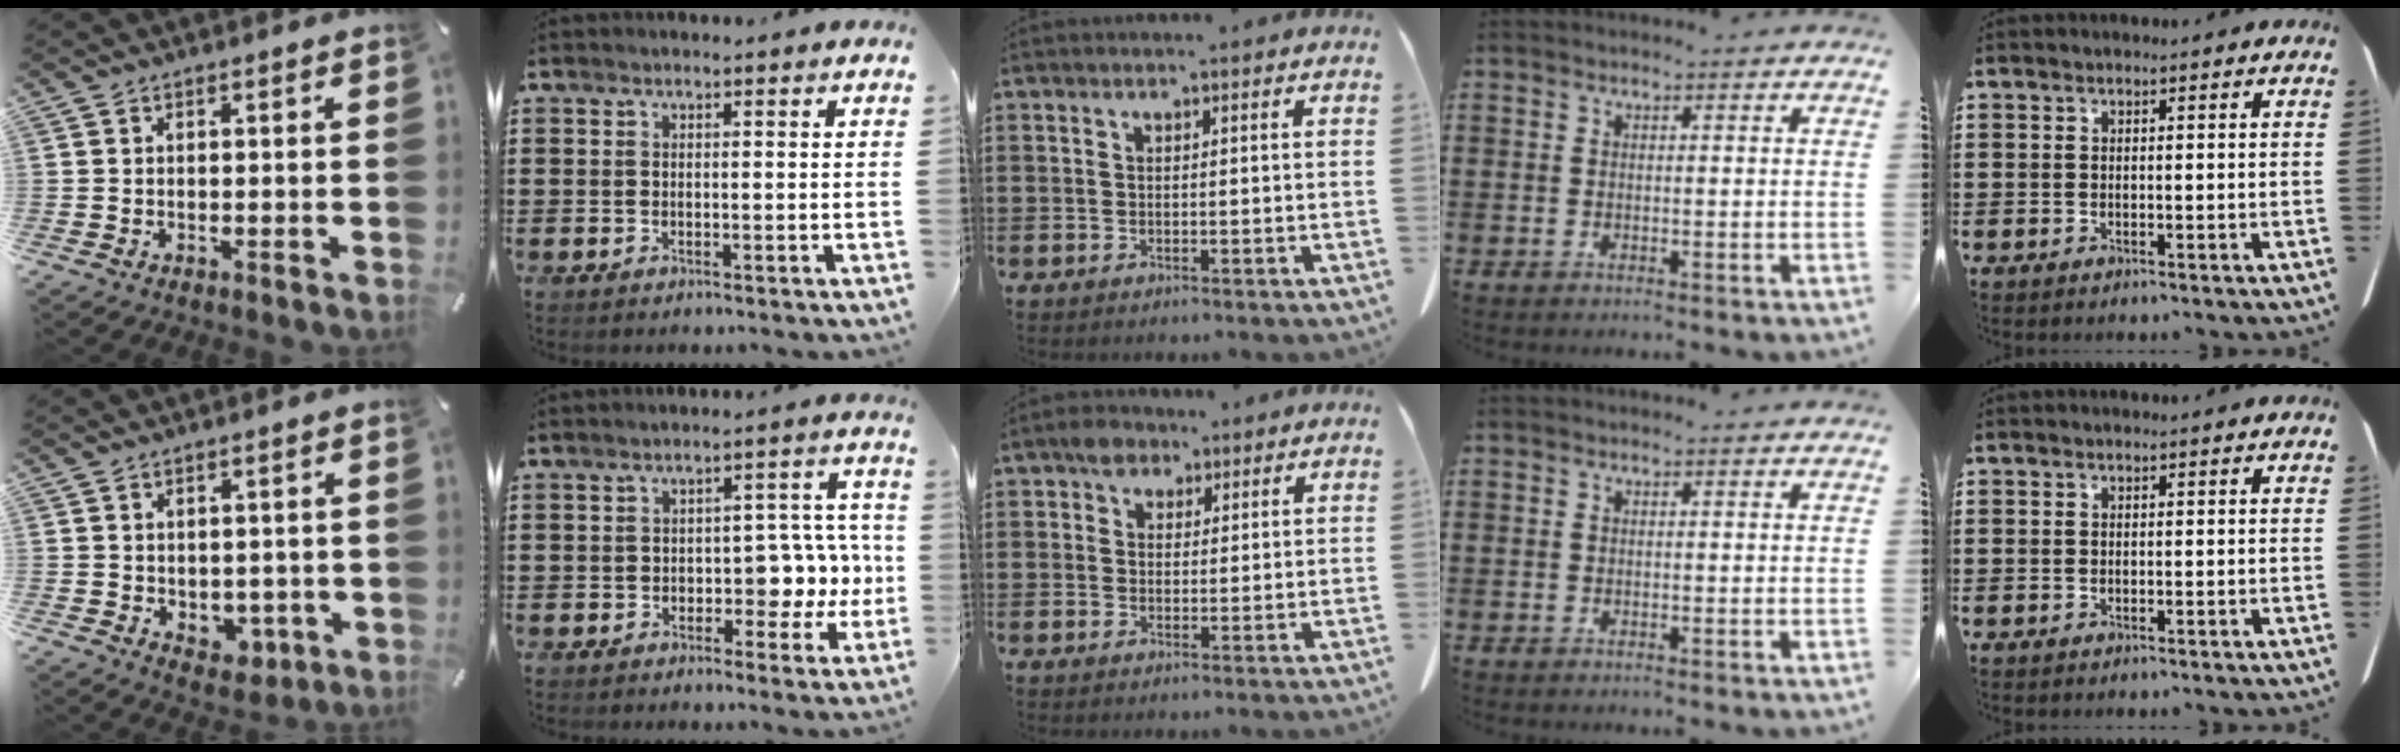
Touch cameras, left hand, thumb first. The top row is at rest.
{"thumb": {"total": 3.0, "force": [0.2, 2.9, 0.8], "torque": [0.000, -0.004, 0.005]}, "index": {"total": 6.6, "force": [-0.6, 4.0, 5.2], "torque": [-0.076, 0.001, -0.016]}, "middle": {"total": 3.5, "force": [2.4, 2.3, 1.0], "torque": [-0.021, 0.008, 0.044]}}